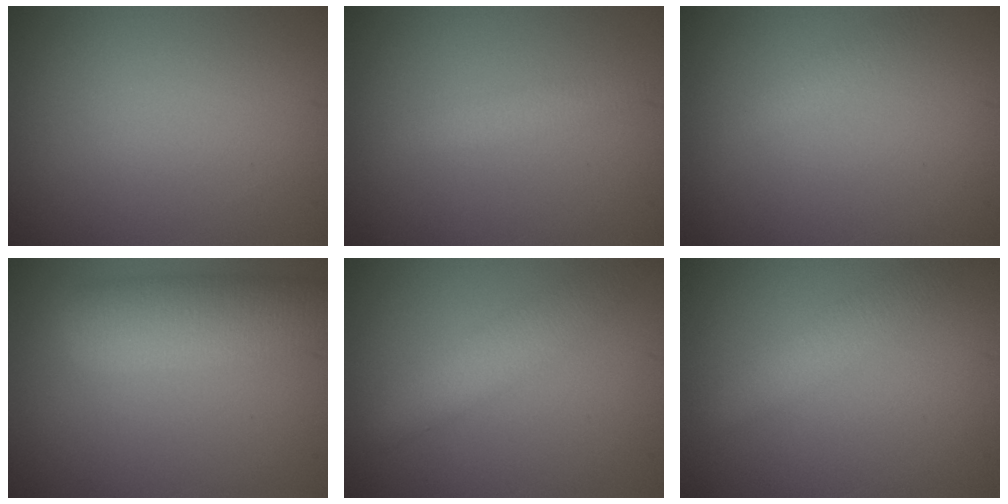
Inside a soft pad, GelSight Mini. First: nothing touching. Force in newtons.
{"total": 1.4, "press": 1.4, "slide": 0.1}
{"total": 1.2, "press": 1.2, "slide": 0.0}
{"total": 5.8, "press": 5.8, "slide": 0.3}
{"total": 2.9, "press": 2.9, "slide": 0.1}
{"total": 2.3, "press": 2.3, "slide": 0.0}